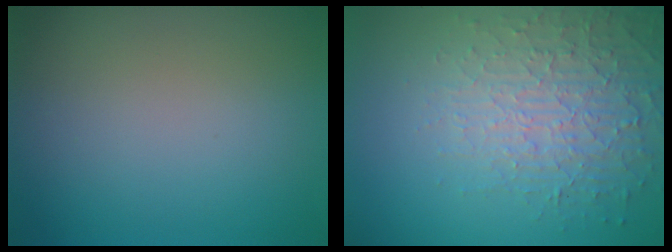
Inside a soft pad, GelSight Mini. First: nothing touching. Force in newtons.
{"total": 4.1, "press": 4.0, "slide": 0.8}